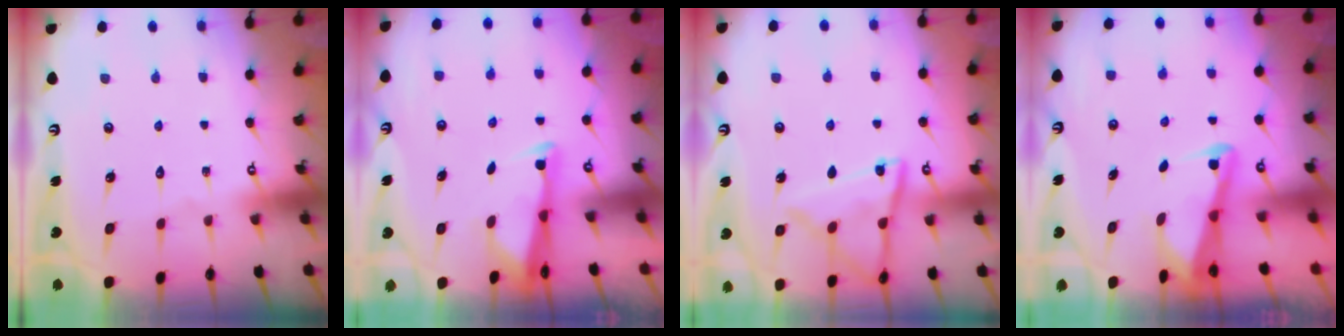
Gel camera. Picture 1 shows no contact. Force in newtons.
{"total": 2.9, "press": 2.8, "slide": 0.8}
{"total": 12.4, "press": 12.4, "slide": 1.3}
{"total": 3.0, "press": 3.0, "slide": 0.3}